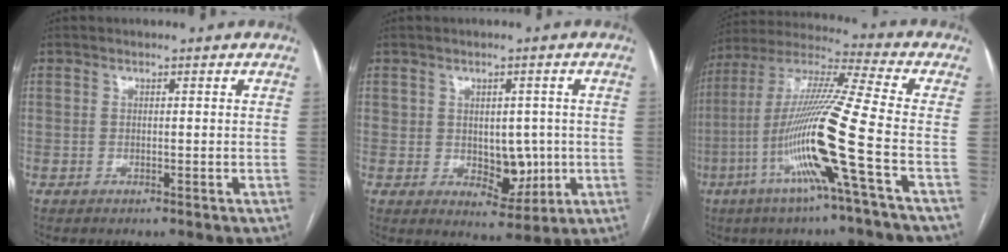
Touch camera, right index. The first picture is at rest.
{"total": 6.0, "force": [-0.3, 3.8, 4.6], "torque": [-0.055, 0.001, 0.009]}
{"total": 17.1, "force": [-5.8, -2.0, 16.0], "torque": [-0.318, -0.014, -0.120]}